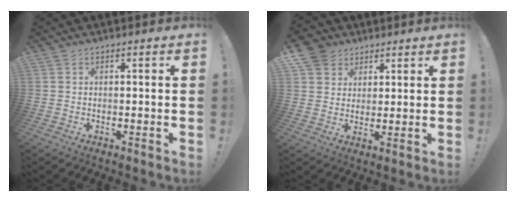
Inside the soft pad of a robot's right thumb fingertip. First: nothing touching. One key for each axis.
{"total": 7.4, "fx": 4.5, "fy": 5.7, "fz": 1.0, "tx": -0.021, "ty": -0.028, "tz": 0.091}